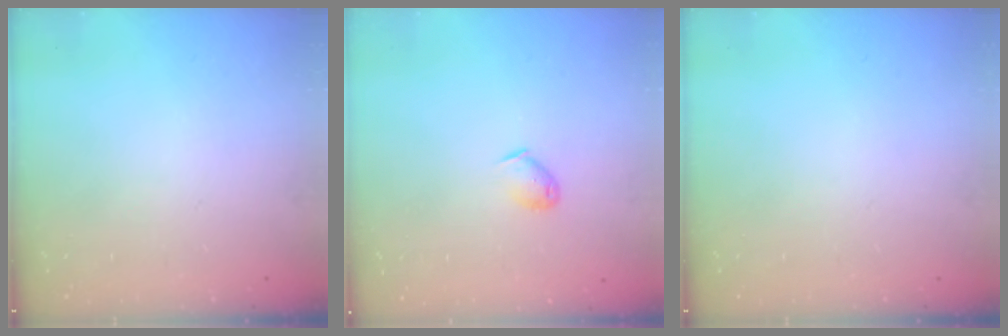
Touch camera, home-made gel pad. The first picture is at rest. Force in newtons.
{"total": 4.3, "press": 4.2, "slide": 0.8}
{"total": 0.0}